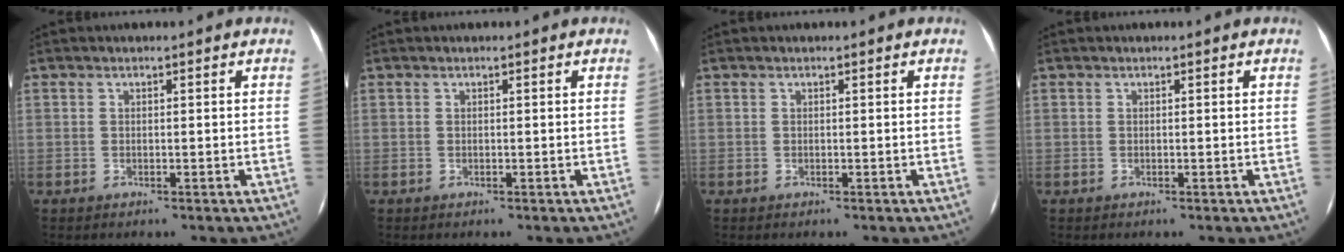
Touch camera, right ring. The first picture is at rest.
{"total": 0.0}
{"total": 0.0}
{"total": 0.0}